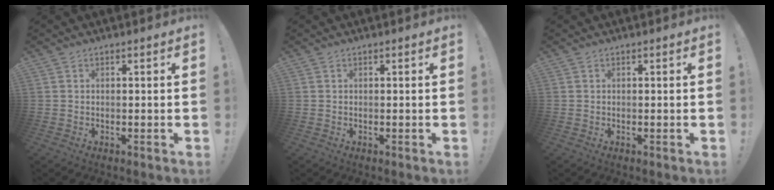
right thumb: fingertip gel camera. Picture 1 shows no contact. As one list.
[{"total": 0.0}, {"total": 0.0}]